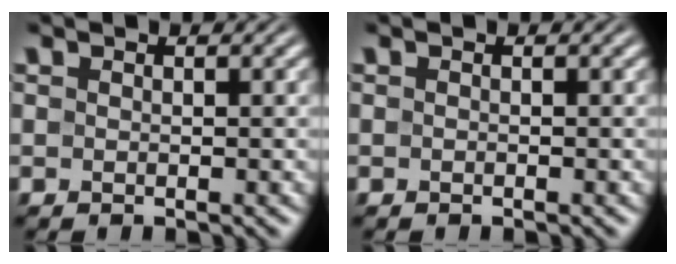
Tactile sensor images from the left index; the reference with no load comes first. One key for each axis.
{"total": 0.0}